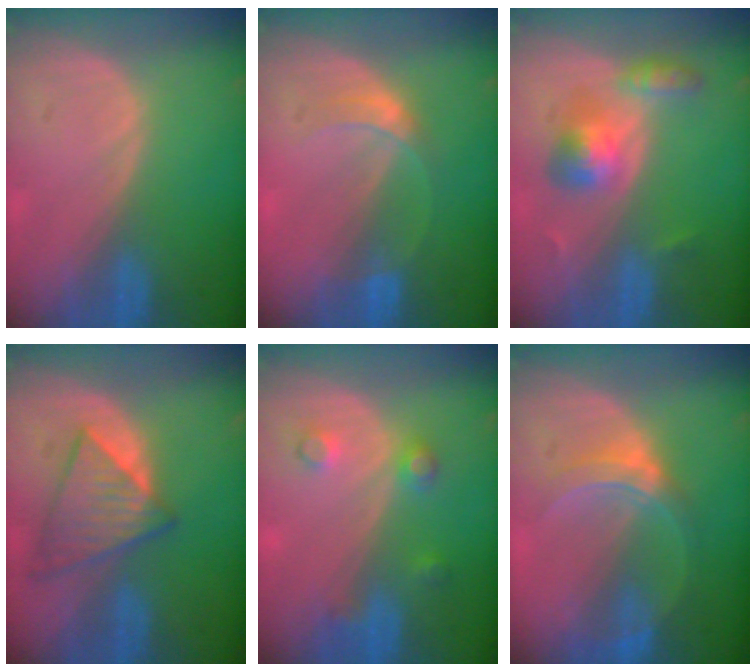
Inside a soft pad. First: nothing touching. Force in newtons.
{"total": 3.3, "press": 3.3, "slide": 0.2}
{"total": 5.5, "press": 5.3, "slide": 1.6}
{"total": 6.9, "press": 6.9, "slide": 1.0}
{"total": 3.5, "press": 3.5, "slide": 0.2}
{"total": 5.6, "press": 5.6, "slide": 0.4}